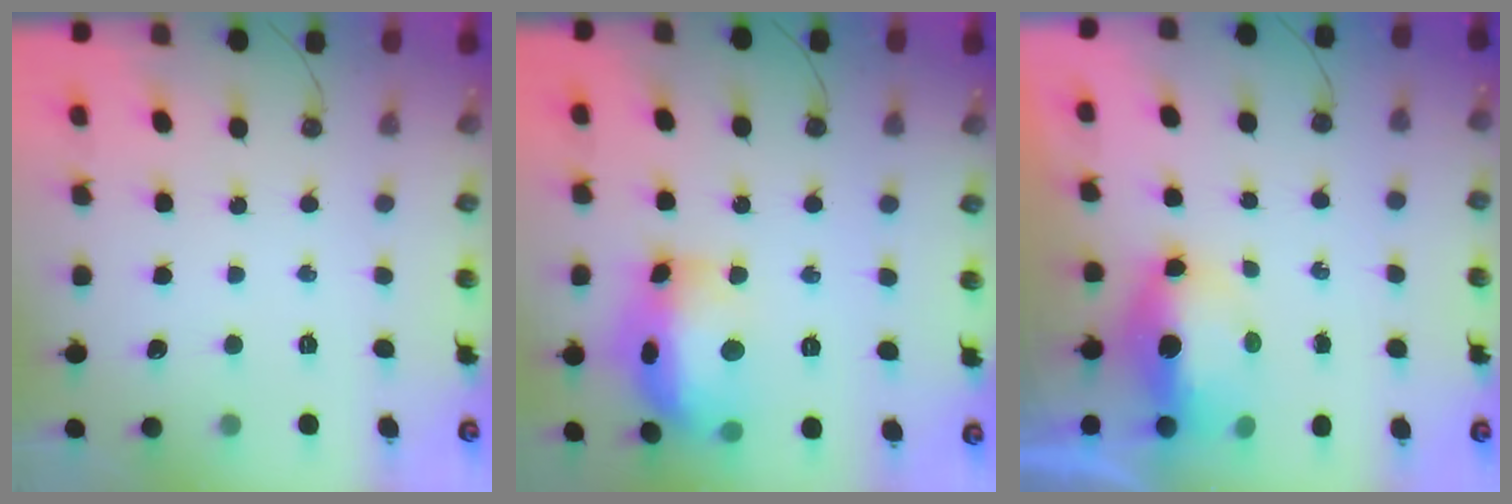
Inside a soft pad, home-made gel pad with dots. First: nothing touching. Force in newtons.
{"total": 18.9, "press": 18.8, "slide": 1.6}
{"total": 7.0, "press": 6.9, "slide": 1.3}